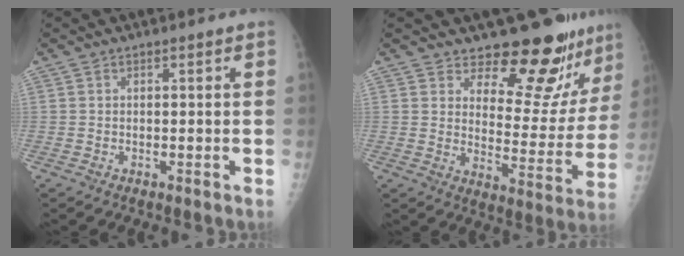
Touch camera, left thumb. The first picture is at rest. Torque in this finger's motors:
{"motor_torque": [0.31, 0.31, 0.04, 0.03, 0.05]}